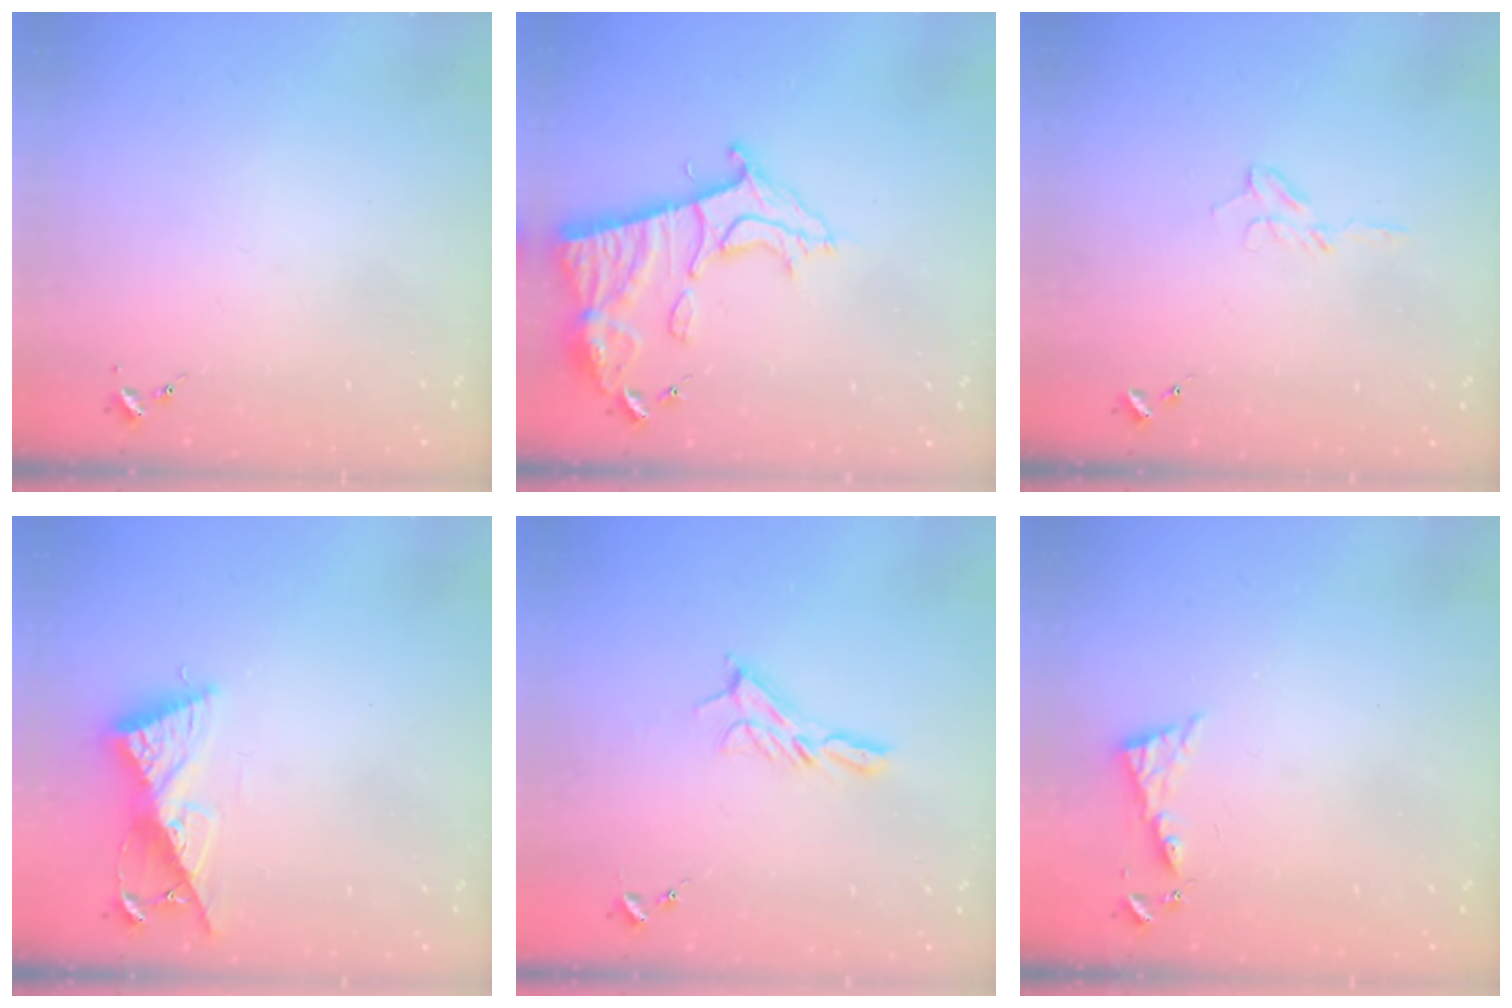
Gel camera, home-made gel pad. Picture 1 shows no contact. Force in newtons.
{"total": 14.7, "press": 14.6, "slide": 1.3}
{"total": 4.9, "press": 4.8, "slide": 0.6}
{"total": 10.1, "press": 10.1, "slide": 0.9}
{"total": 8.3, "press": 8.2, "slide": 0.5}
{"total": 6.4, "press": 6.4, "slide": 0.5}